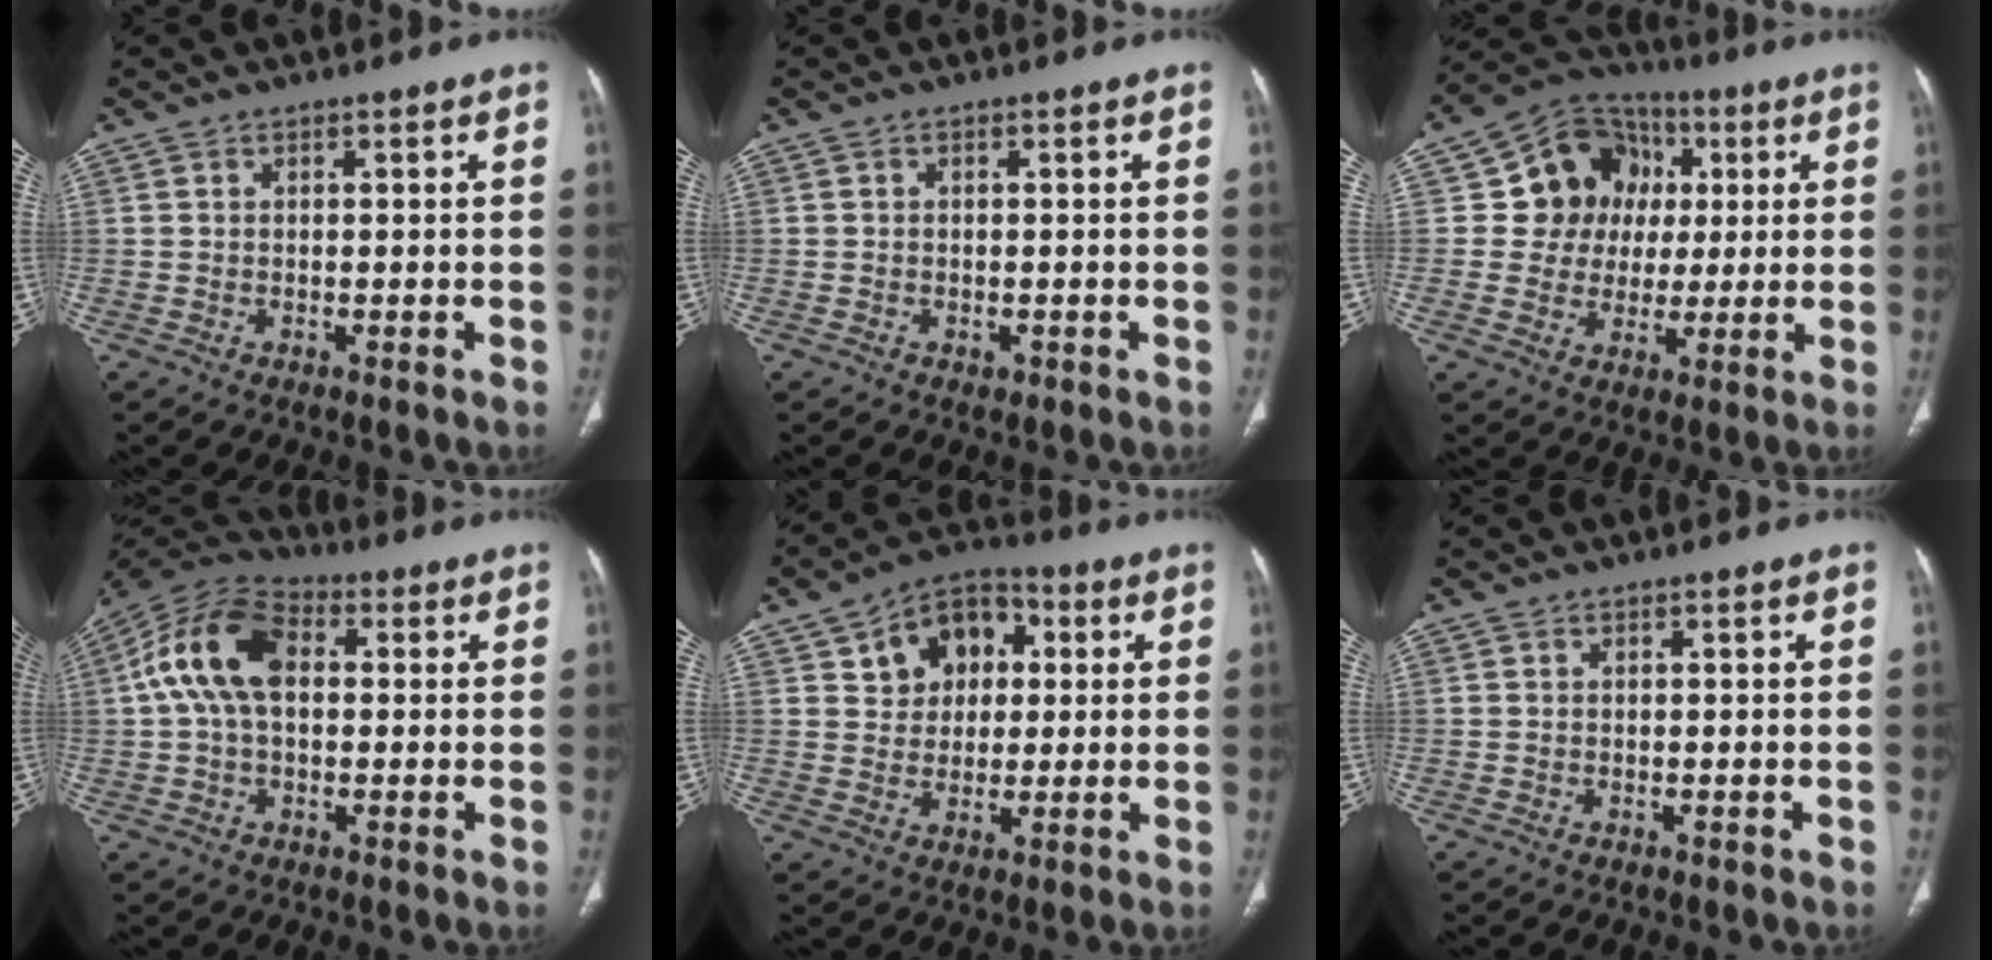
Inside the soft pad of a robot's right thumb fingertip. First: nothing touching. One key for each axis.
{"total": 0.9, "fx": -0.3, "fy": 0.7, "fz": 0.4, "tx": -0.004, "ty": 0.001, "tz": -0.003}
{"total": 13.8, "fx": 2.4, "fy": 12.6, "fz": 5.0, "tx": -0.030, "ty": 0.012, "tz": 0.038}
{"total": 14.0, "fx": 1.9, "fy": 8.7, "fz": 10.8, "tx": -0.207, "ty": 0.033, "tz": 0.025}
{"total": 11.6, "fx": 3.6, "fy": 8.9, "fz": 6.5, "tx": -0.059, "ty": 0.006, "tz": 0.052}
{"total": 0.0}